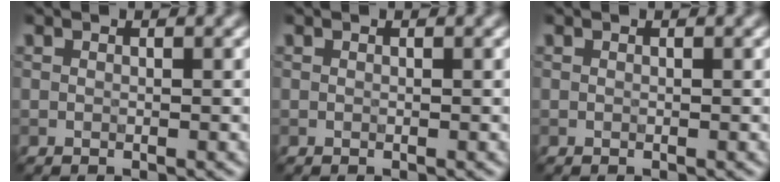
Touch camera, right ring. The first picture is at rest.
{"total": 0.0}
{"total": 0.0}